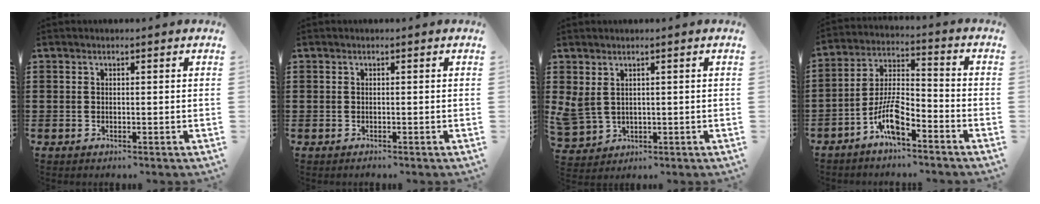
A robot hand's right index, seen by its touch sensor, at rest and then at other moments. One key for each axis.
{"total": 0.5, "fx": -0.5, "fy": 0.2, "fz": -0.1, "tx": 0.003, "ty": 0.002, "tz": -0.011}
{"total": 2.5, "fx": 1.3, "fy": 1.9, "fz": 1.1, "tx": -0.039, "ty": 0.005, "tz": 0.023}
{"total": 8.0, "fx": -5.1, "fy": 2.4, "fz": 5.7, "tx": -0.133, "ty": 0.000, "tz": -0.101}